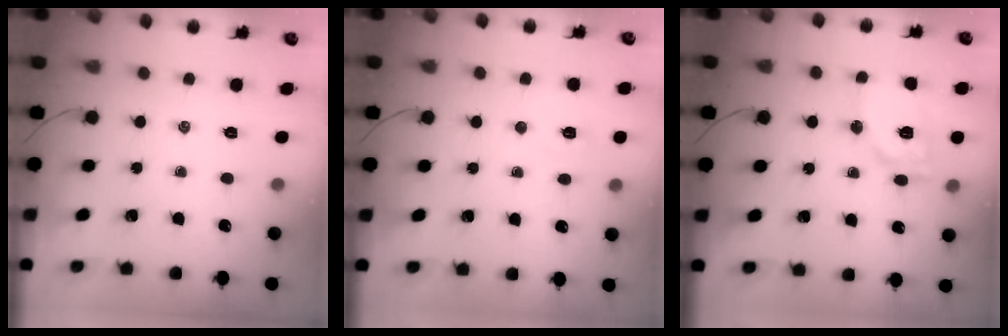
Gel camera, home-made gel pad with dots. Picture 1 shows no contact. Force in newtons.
{"total": 5.8, "press": 5.6, "slide": 1.4}
{"total": 12.6, "press": 12.5, "slide": 1.5}